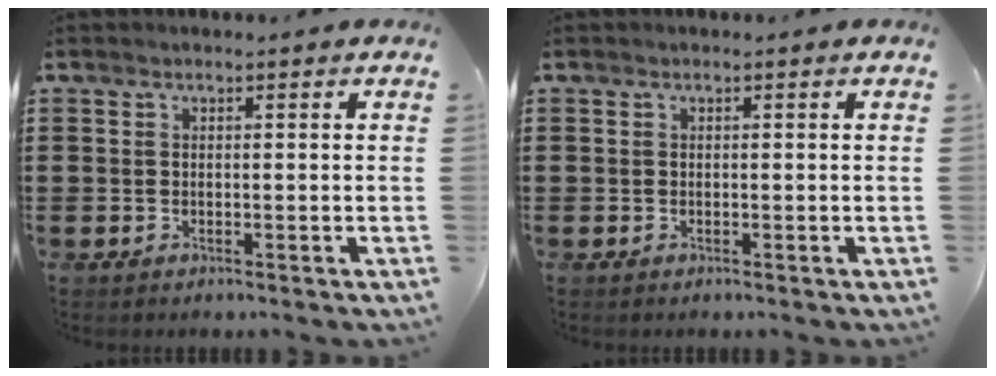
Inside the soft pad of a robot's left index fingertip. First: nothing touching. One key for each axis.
{"total": 0.0}